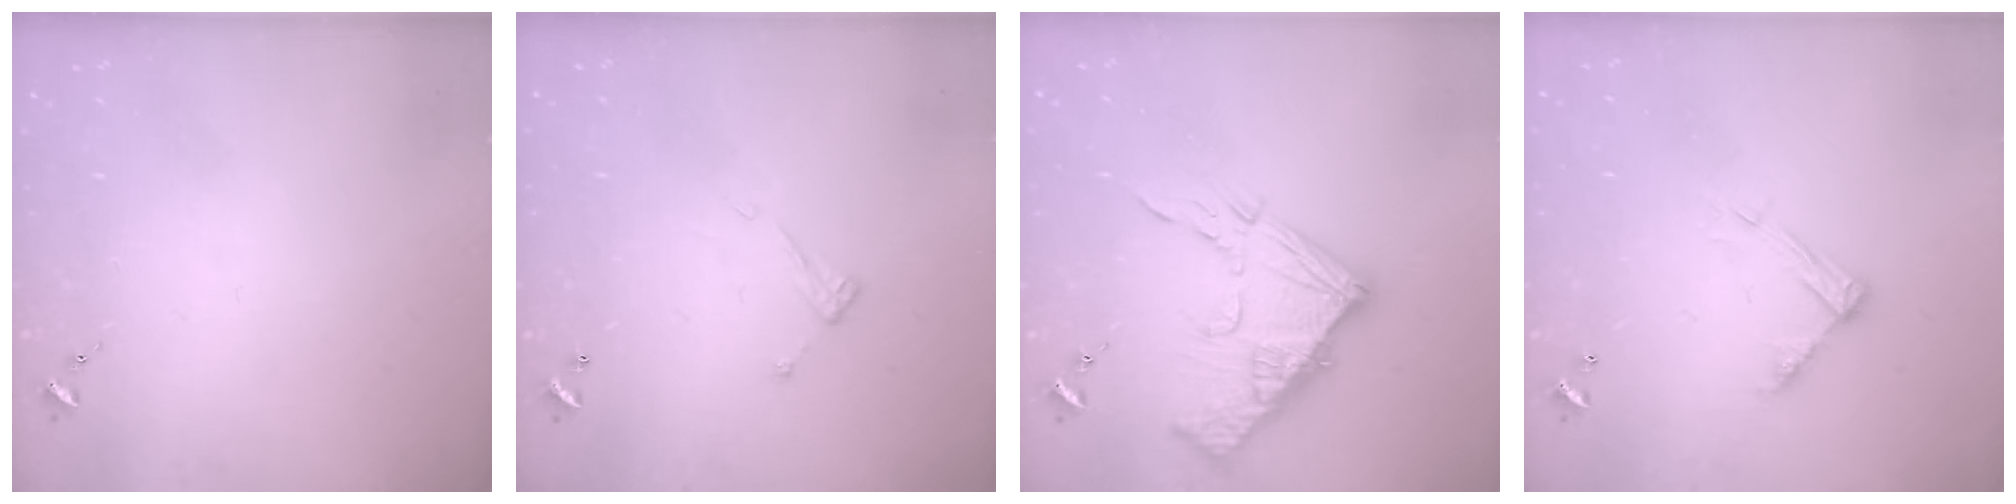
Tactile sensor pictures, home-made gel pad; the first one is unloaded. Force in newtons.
{"total": 7.3, "press": 7.3, "slide": 0.5}
{"total": 16.7, "press": 16.6, "slide": 1.8}
{"total": 9.2, "press": 9.2, "slide": 0.1}